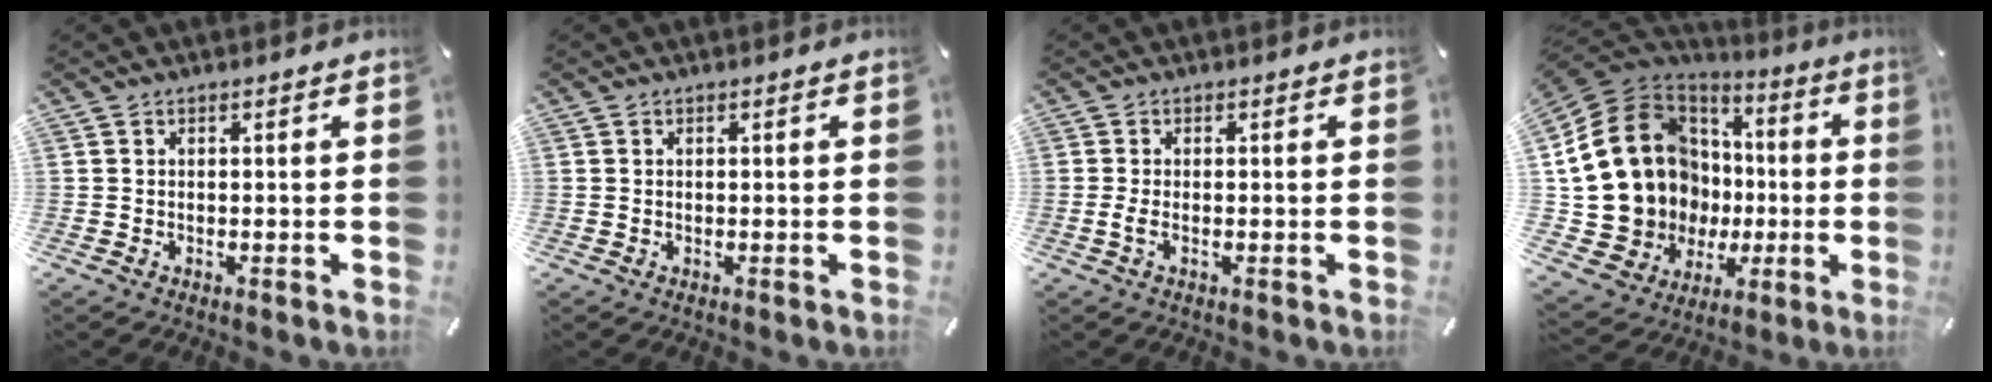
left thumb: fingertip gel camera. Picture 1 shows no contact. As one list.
[{"total": 0.0}, {"total": 2.0, "force": [-0.5, 0.8, 1.8], "torque": [-0.039, -0.002, -0.009]}, {"total": 19.6, "force": [0.9, 17.5, 8.8], "torque": [-0.207, -0.028, 0.056]}]